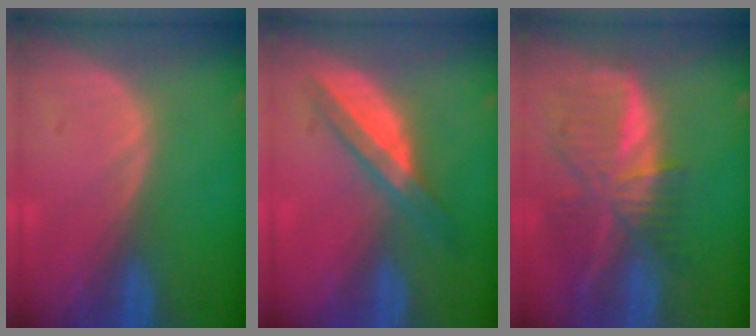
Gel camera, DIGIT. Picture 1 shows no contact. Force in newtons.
{"total": 6.1, "press": 5.4, "slide": 2.9}
{"total": 9.4, "press": 8.3, "slide": 4.6}